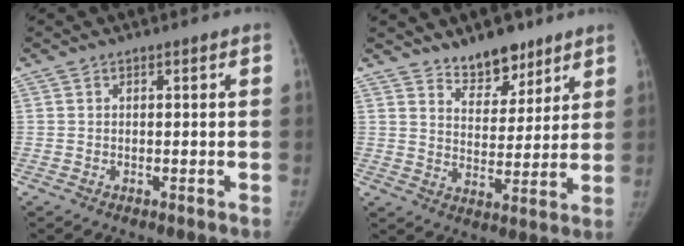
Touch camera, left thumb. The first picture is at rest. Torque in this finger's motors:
{"motor_torque": [0.03, 0.07, 0.15, 0.03, 0.01]}